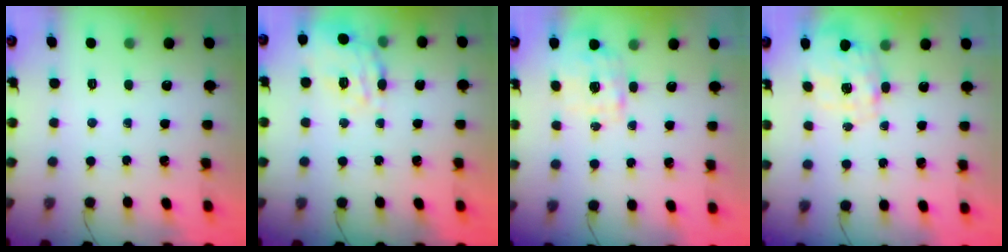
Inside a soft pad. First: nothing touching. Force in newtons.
{"total": 15.3, "press": 15.3, "slide": 0.6}
{"total": 1.9, "press": 1.9, "slide": 0.5}
{"total": 2.7, "press": 2.6, "slide": 0.8}